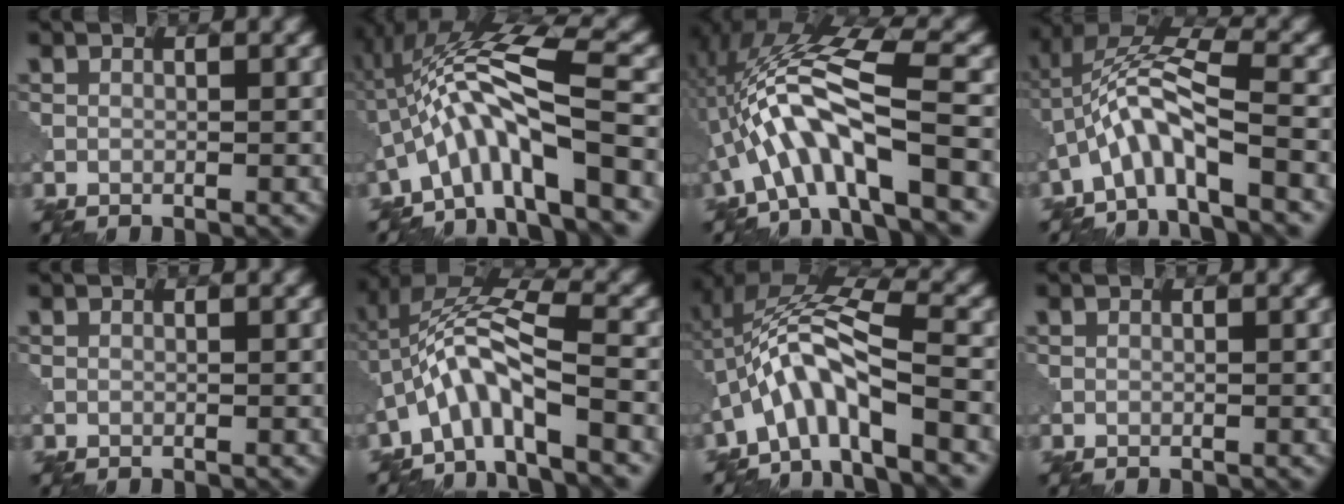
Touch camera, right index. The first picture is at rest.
{"total": 8.9, "force": [-2.6, 1.6, 8.4], "torque": [-0.140, 0.029, -0.053]}
{"total": 8.7, "force": [-2.7, 1.9, 8.1], "torque": [-0.144, 0.021, -0.051]}
{"total": 6.5, "force": [-2.9, 1.6, 5.6], "torque": [-0.112, 0.019, -0.064]}
{"total": 0.0}
{"total": 7.3, "force": [-3.1, 1.9, 6.4], "torque": [-0.121, 0.020, -0.069]}
{"total": 8.4, "force": [-3.3, 2.1, 7.4], "torque": [-0.137, 0.022, -0.070]}
{"total": 0.0}